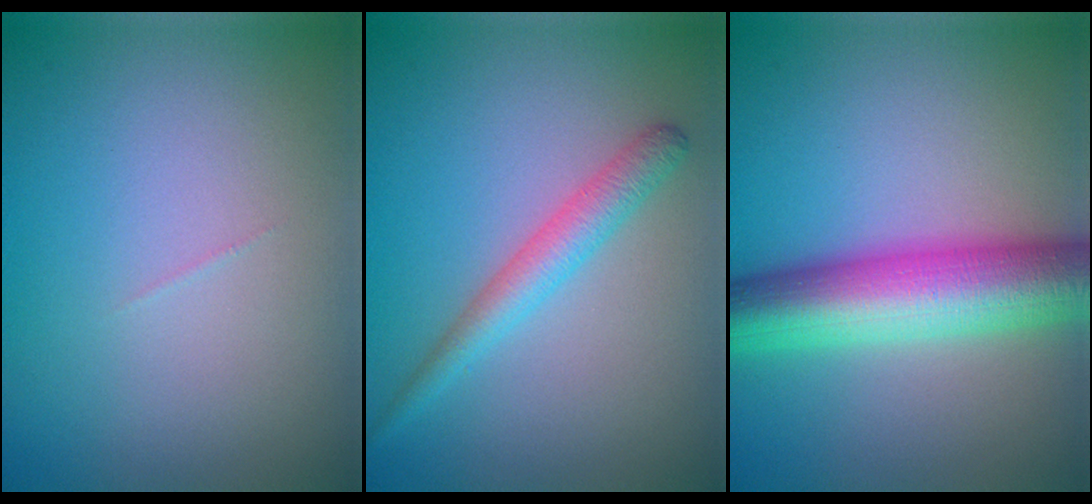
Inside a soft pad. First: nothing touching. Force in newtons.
{"total": 2.7, "press": 2.7, "slide": 0.1}
{"total": 9.4, "press": 9.4, "slide": 0.3}